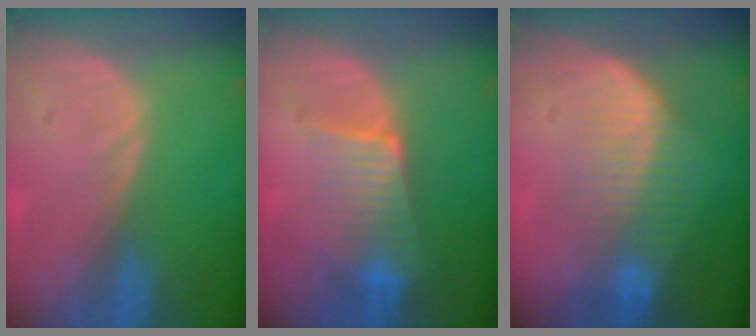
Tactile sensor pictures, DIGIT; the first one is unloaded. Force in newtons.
{"total": 6.5, "press": 5.8, "slide": 3.0}
{"total": 7.2, "press": 6.7, "slide": 2.7}